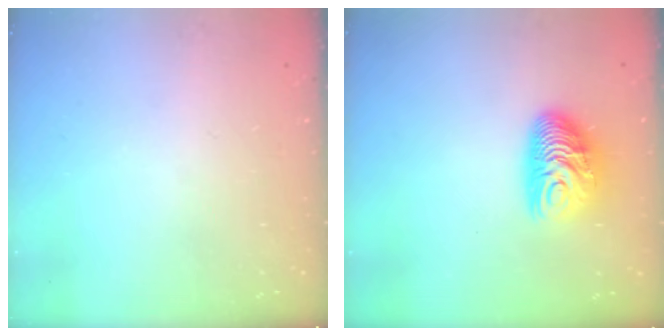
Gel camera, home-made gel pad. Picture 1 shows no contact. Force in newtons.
{"total": 10.2, "press": 10.2, "slide": 0.7}